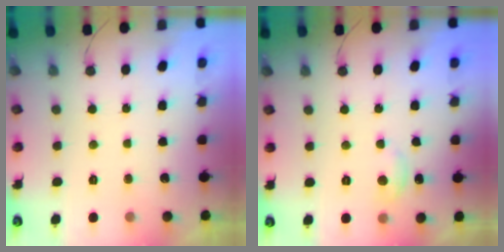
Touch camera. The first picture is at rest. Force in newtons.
{"total": 3.8, "press": 3.8, "slide": 0.4}